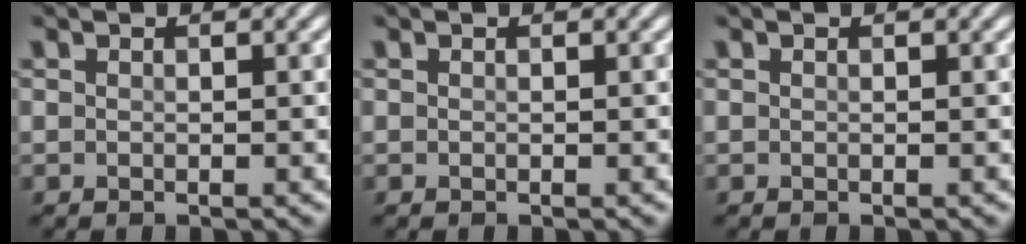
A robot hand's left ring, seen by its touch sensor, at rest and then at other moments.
{"total": 0.0}
{"total": 0.0}